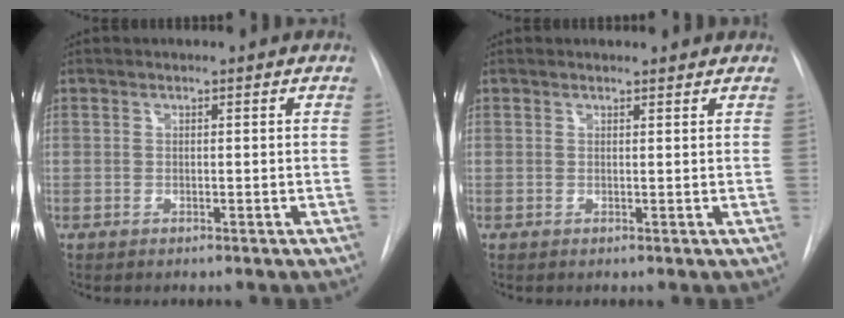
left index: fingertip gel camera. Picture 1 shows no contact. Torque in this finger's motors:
{"motor_torque": [0.14, -0.43, -0.11, 0.01]}